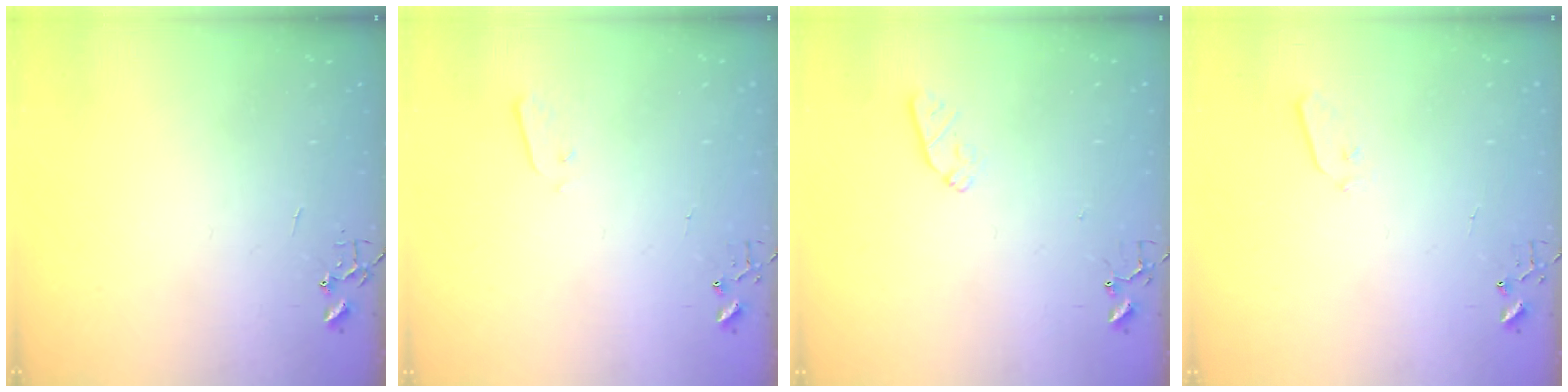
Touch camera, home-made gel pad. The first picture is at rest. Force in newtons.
{"total": 1.9, "press": 1.9, "slide": 0.4}
{"total": 5.9, "press": 5.8, "slide": 0.8}
{"total": 3.6, "press": 3.6, "slide": 0.6}